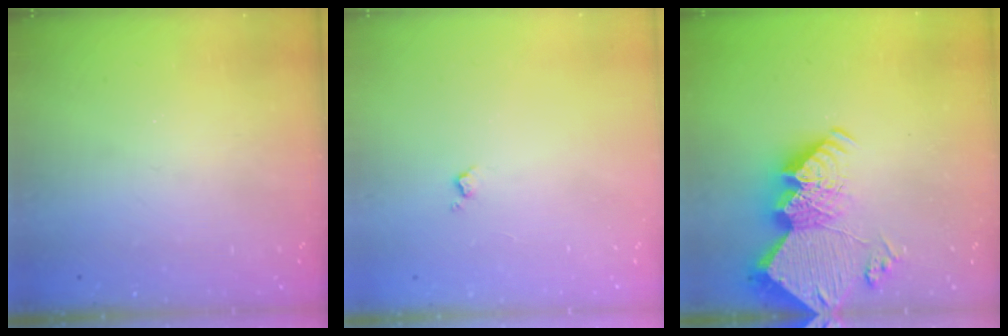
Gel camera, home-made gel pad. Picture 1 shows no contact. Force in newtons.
{"total": 2.6, "press": 2.6, "slide": 0.4}
{"total": 19.8, "press": 19.8, "slide": 1.9}